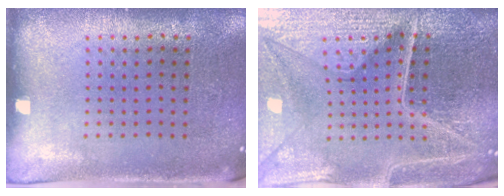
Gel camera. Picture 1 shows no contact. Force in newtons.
{"total": 6.5, "press": 5.7, "slide": 3.1}